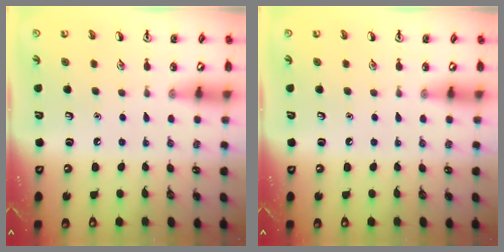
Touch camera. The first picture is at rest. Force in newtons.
{"total": 0.0}